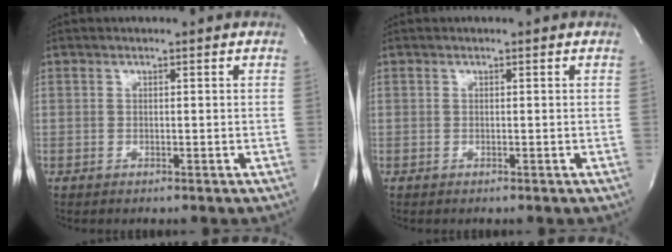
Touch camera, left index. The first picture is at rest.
{"total": 0.0}